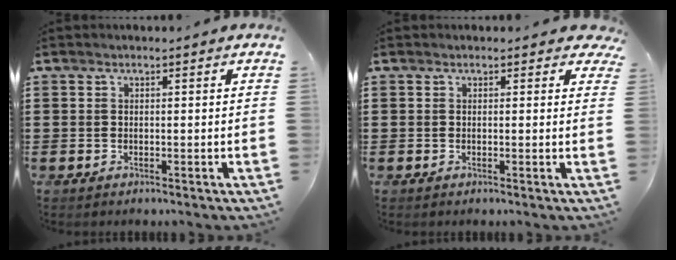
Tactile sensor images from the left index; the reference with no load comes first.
{"total": 1.2, "force": [0.7, 0.8, 0.4], "torque": [-0.005, 0.005, 0.011]}